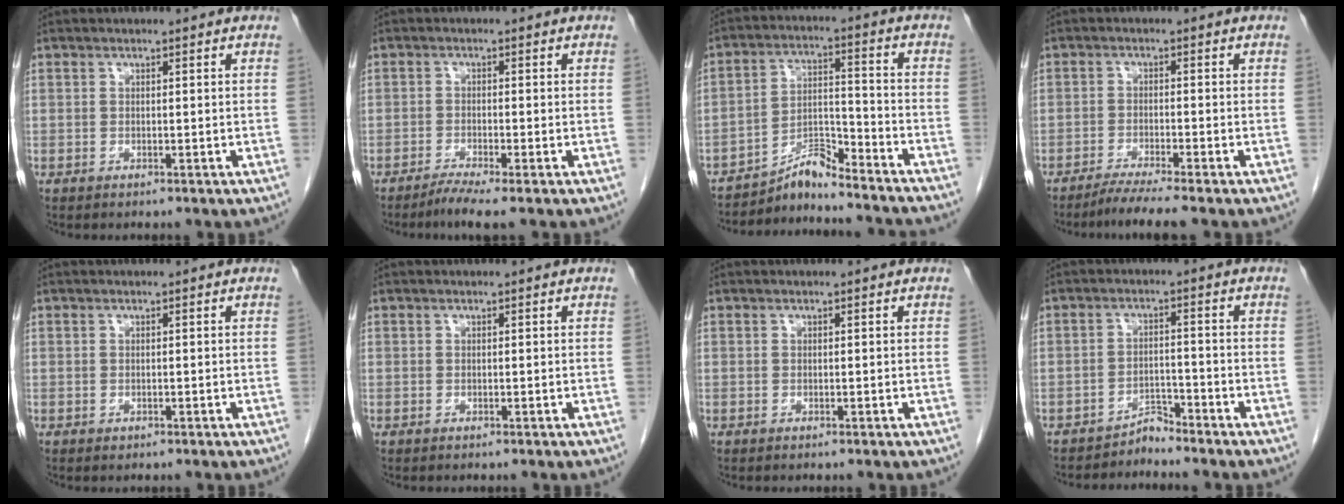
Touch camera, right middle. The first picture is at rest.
{"total": 3.3, "force": [-2.4, -0.4, 2.1], "torque": [-0.043, -0.009, -0.049]}
{"total": 8.5, "force": [-8.3, -0.1, 1.7], "torque": [-0.024, 0.025, -0.141]}
{"total": 4.5, "force": [-3.8, -1.1, 2.2], "torque": [-0.037, -0.015, -0.069]}
{"total": 0.0}
{"total": 0.0}
{"total": 0.0}
{"total": 2.5, "force": [-2.5, 0.2, -0.4], "torque": [0.017, -0.006, -0.041]}